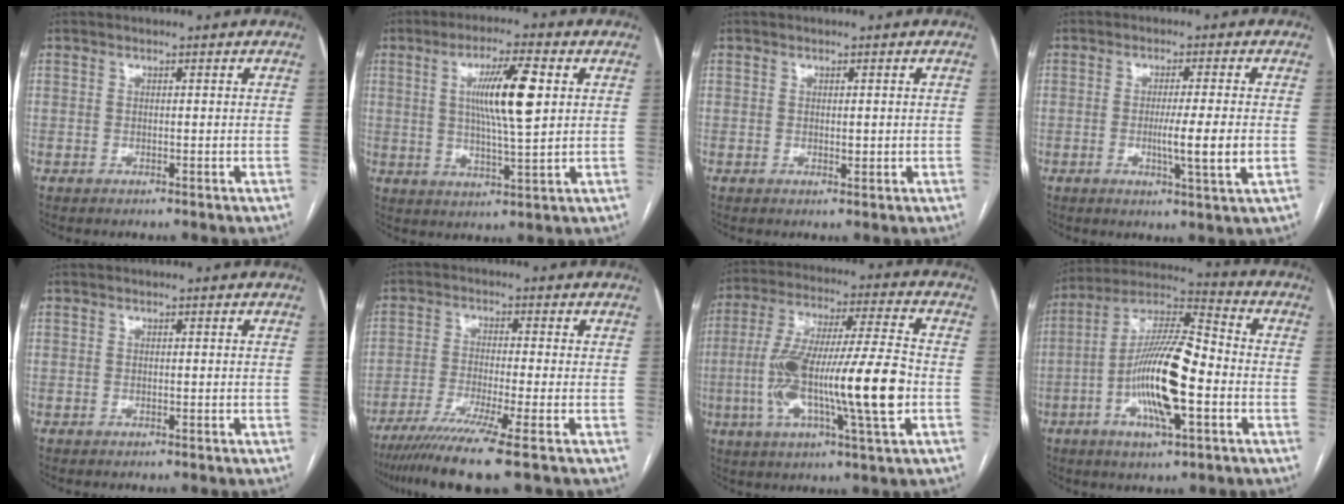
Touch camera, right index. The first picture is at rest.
{"total": 10.4, "force": [2.4, 0.7, 10.1], "torque": [-0.179, 0.000, 0.042]}
{"total": 1.3, "force": [0.1, 0.5, 1.1], "torque": [-0.018, -0.005, 0.004]}
{"total": 6.8, "force": [-1.0, -0.6, 6.7], "torque": [-0.111, -0.016, -0.018]}
{"total": 0.0}
{"total": 10.3, "force": [-7.1, -1.6, 7.3], "torque": [-0.122, -0.029, -0.119]}
{"total": 19.8, "force": [-3.6, 1.4, 19.4], "torque": [-0.356, 0.001, -0.062]}
{"total": 16.3, "force": [-3.9, 3.3, 15.4], "torque": [-0.296, 0.006, -0.070]}